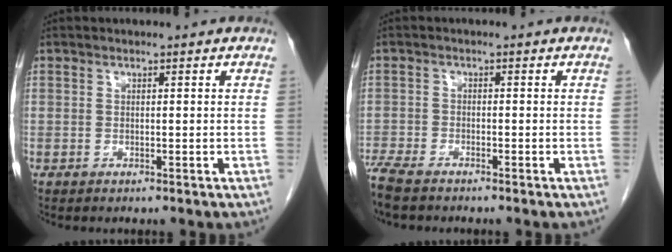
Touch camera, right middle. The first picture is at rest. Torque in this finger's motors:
{"motor_torque": [1.05, -1.09, 1.05, 0.21]}